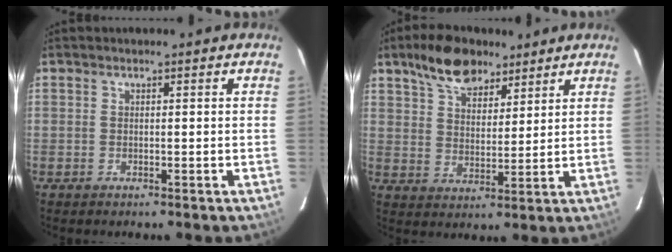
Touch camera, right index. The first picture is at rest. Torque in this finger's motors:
{"motor_torque": [0.36, 0.36, 0.21, 0.06]}